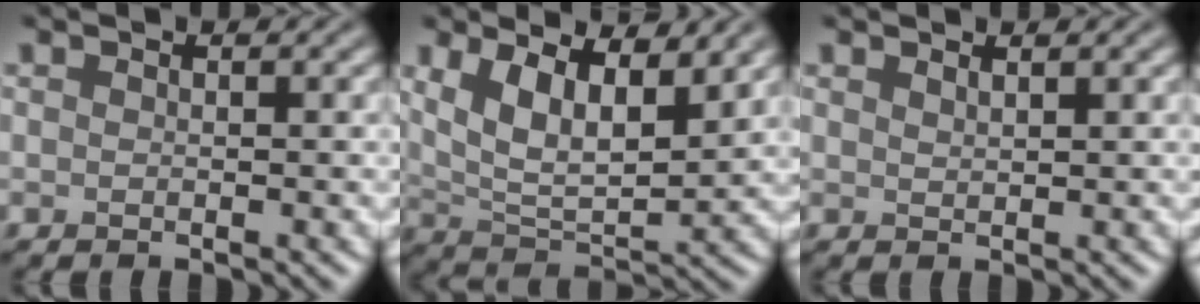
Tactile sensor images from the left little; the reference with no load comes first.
{"total": 7.1, "force": [3.2, 3.2, 5.5], "torque": [-0.099, -0.002, 0.051]}
{"total": 0.8, "force": [0.7, 0.1, 0.2], "torque": [-0.003, 0.001, 0.016]}